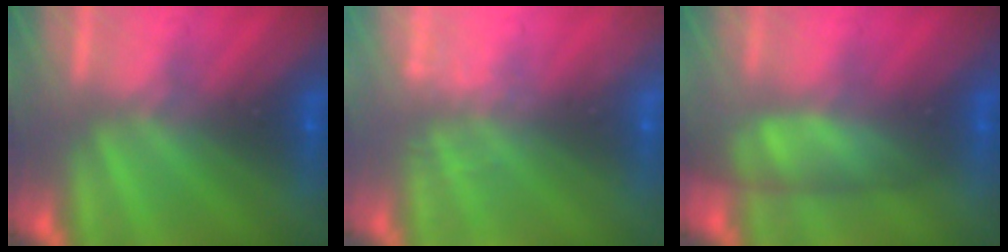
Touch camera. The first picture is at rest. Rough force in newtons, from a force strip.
{"total": 2.4}
{"total": 4.9}